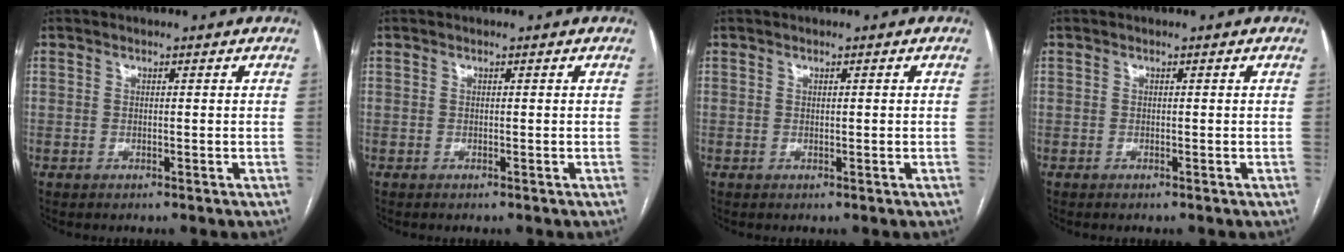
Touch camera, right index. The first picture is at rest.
{"total": 0.0}
{"total": 0.0}
{"total": 0.0}